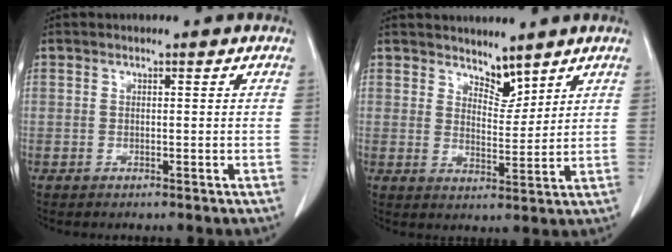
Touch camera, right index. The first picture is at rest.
{"total": 4.0, "force": [3.6, 1.5, 1.0], "torque": [-0.011, -0.003, 0.067]}